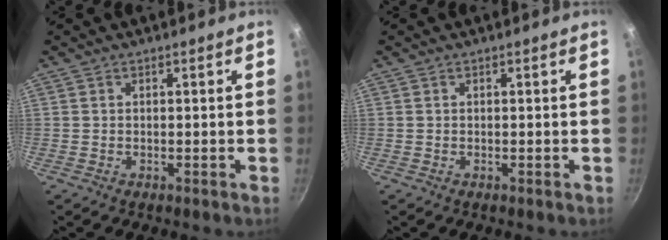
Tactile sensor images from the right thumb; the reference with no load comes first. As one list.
[{"total": 0.0}]